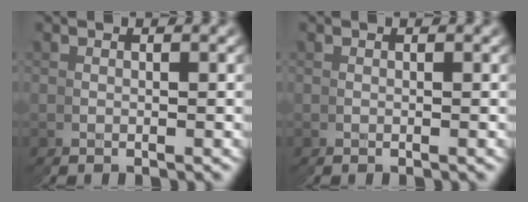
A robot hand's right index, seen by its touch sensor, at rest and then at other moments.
{"total": 0.0}